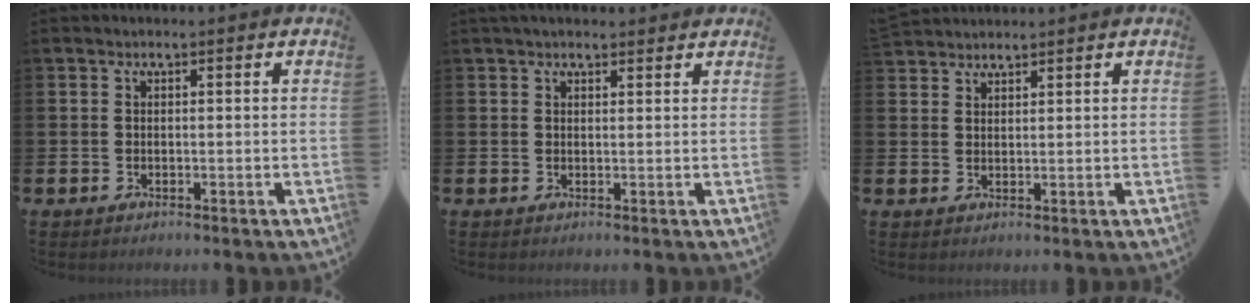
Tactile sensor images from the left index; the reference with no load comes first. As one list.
[{"total": 1.8, "force": [1.7, 0.6, 0.4], "torque": [-0.001, -0.002, 0.029]}, {"total": 2.4, "force": [2.3, 0.4, -0.3], "torque": [0.008, -0.008, 0.043]}]